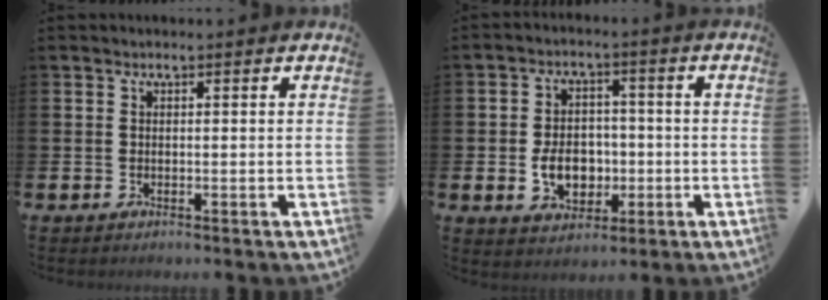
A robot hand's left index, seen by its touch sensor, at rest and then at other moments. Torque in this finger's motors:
{"motor_torque": [1.63, 0.11, 0.81, 0.19]}